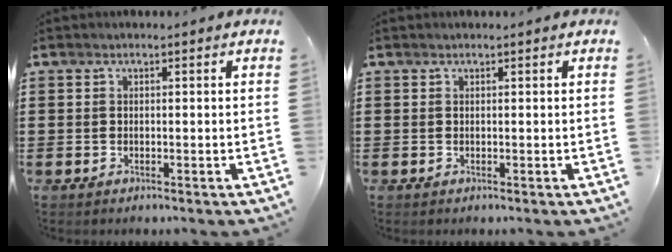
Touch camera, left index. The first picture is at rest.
{"total": 0.0}